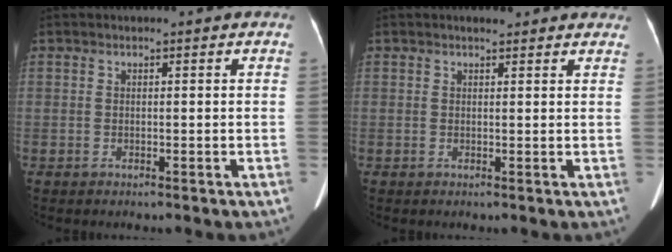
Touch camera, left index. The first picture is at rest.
{"total": 4.1, "force": [3.6, 1.4, 1.5], "torque": [-0.010, 0.015, 0.036]}